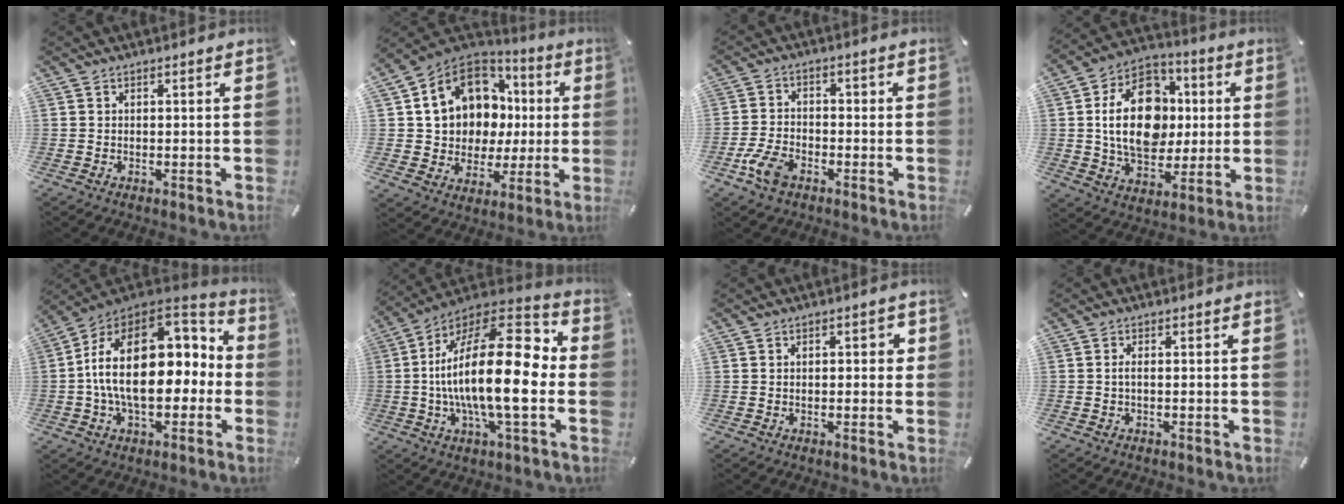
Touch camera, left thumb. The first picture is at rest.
{"total": 14.5, "force": [4.3, 12.3, 6.4], "torque": [-0.129, -0.027, 0.094]}
{"total": 7.4, "force": [-4.0, 4.6, 4.3], "torque": [-0.094, 0.016, -0.075]}
{"total": 18.9, "force": [0.8, 14.2, 12.5], "torque": [-0.223, 0.008, 0.015]}
{"total": 23.7, "force": [1.6, 14.6, 18.6], "torque": [-0.316, 0.000, 0.033]}
{"total": 25.0, "force": [-1.3, 9.5, 23.1], "torque": [-0.432, -0.009, -0.025]}
{"total": 2.1, "force": [0.1, 1.1, 1.7], "torque": [-0.019, 0.002, -0.006]}
{"total": 1.5, "force": [-0.2, 0.4, 1.5], "torque": [-0.028, 0.000, -0.005]}